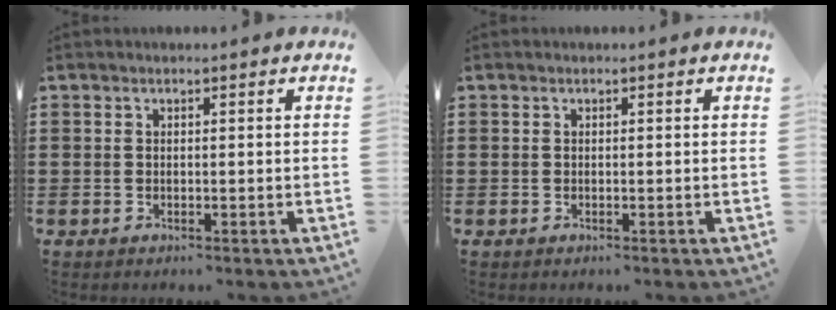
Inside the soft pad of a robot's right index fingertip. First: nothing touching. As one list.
[{"total": 0.0}]